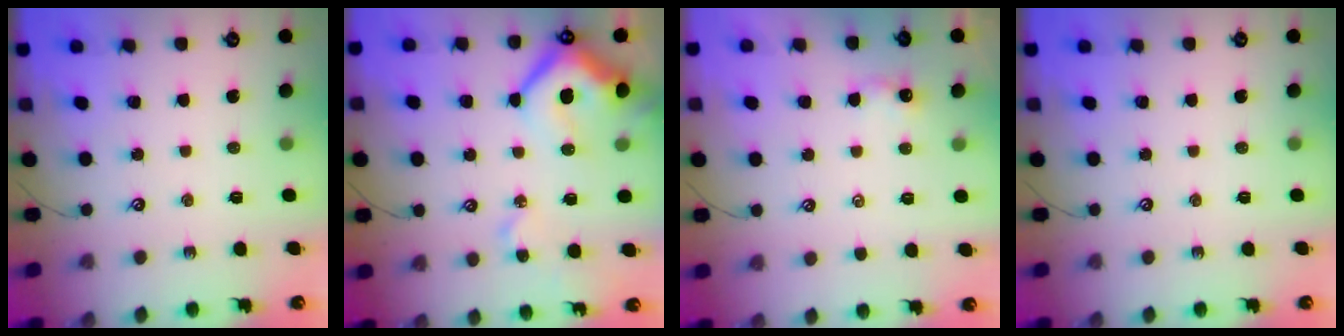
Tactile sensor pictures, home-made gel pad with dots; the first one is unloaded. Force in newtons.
{"total": 16.2, "press": 16.1, "slide": 2.0}
{"total": 3.2, "press": 3.2, "slide": 0.2}
{"total": 0.0}